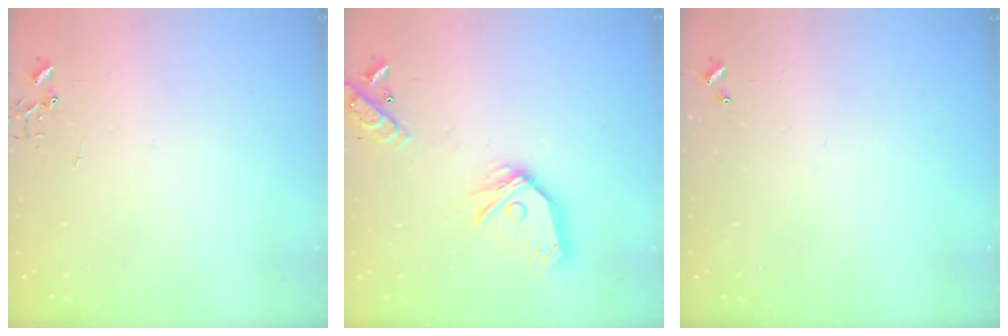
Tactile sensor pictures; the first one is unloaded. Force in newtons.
{"total": 18.6, "press": 18.4, "slide": 2.5}
{"total": 0.0}